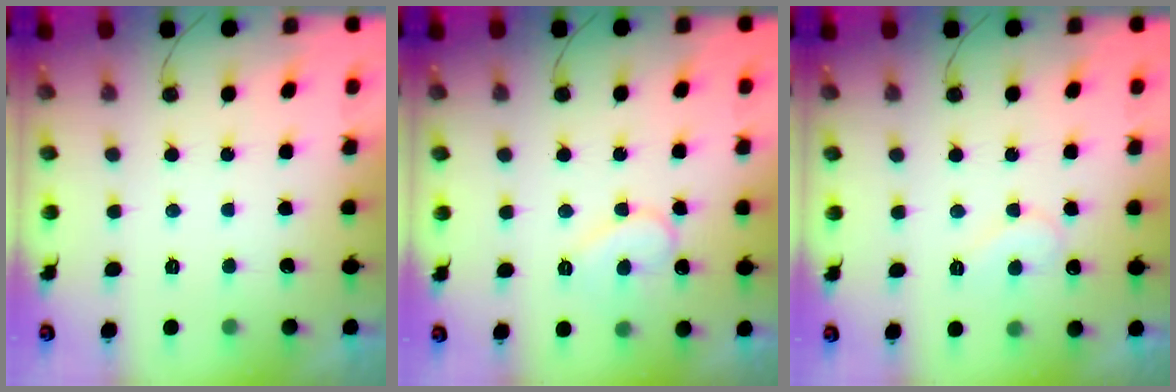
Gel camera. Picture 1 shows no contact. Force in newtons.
{"total": 8.7, "press": 8.6, "slide": 0.6}
{"total": 5.7, "press": 5.7, "slide": 0.6}